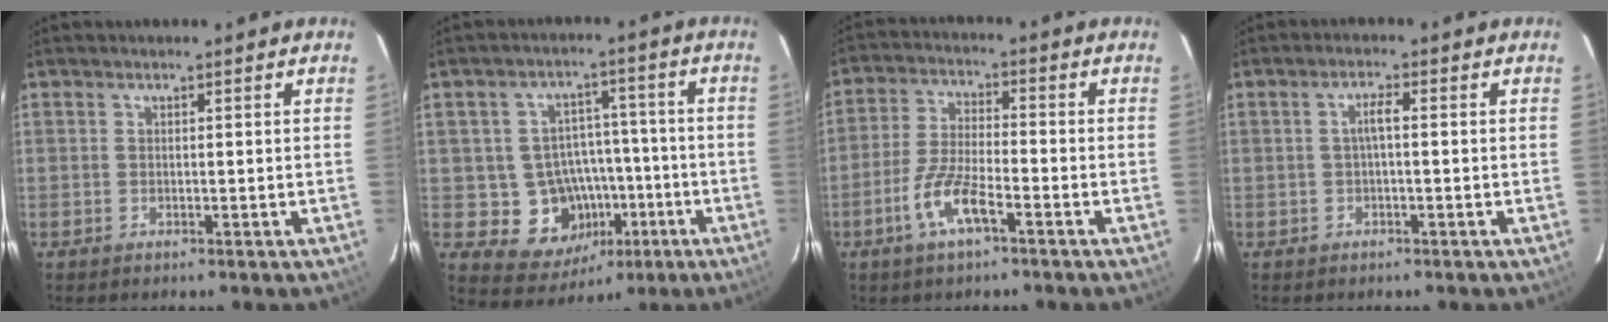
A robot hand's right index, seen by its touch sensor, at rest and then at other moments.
{"total": 11.5, "force": [-3.5, 10.1, 4.2], "torque": [-0.086, 0.030, -0.026]}
{"total": 8.0, "force": [-4.4, 1.7, 6.4], "torque": [-0.139, -0.002, -0.088]}
{"total": 2.1, "force": [-0.2, 0.3, 2.1], "torque": [-0.041, 0.007, -0.004]}